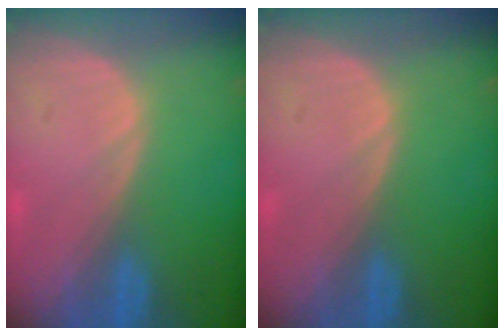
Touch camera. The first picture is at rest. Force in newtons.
{"total": 0.0}